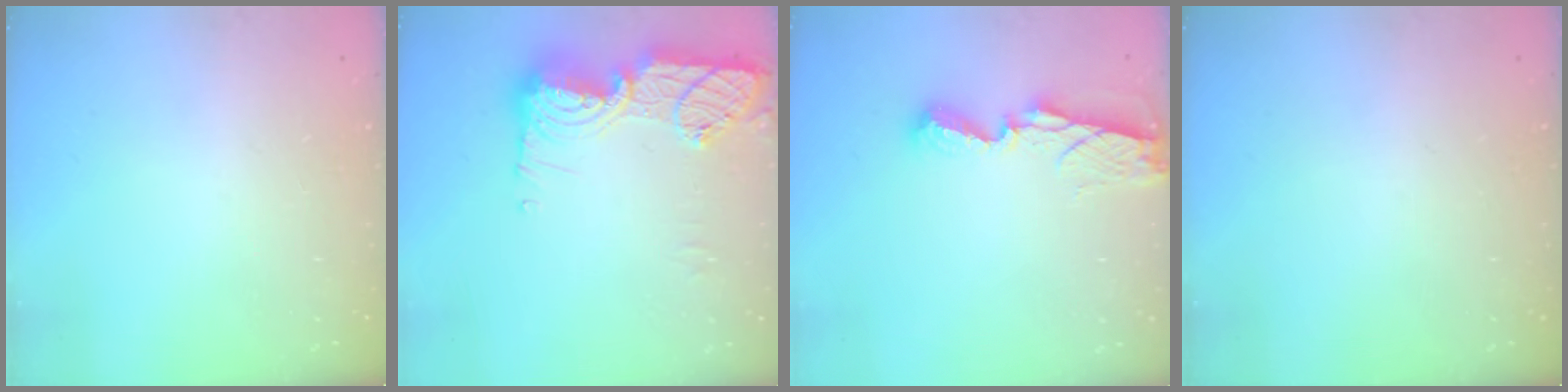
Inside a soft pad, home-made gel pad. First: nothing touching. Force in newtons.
{"total": 16.5, "press": 16.4, "slide": 1.2}
{"total": 7.1, "press": 7.1, "slide": 0.2}
{"total": 0.0}